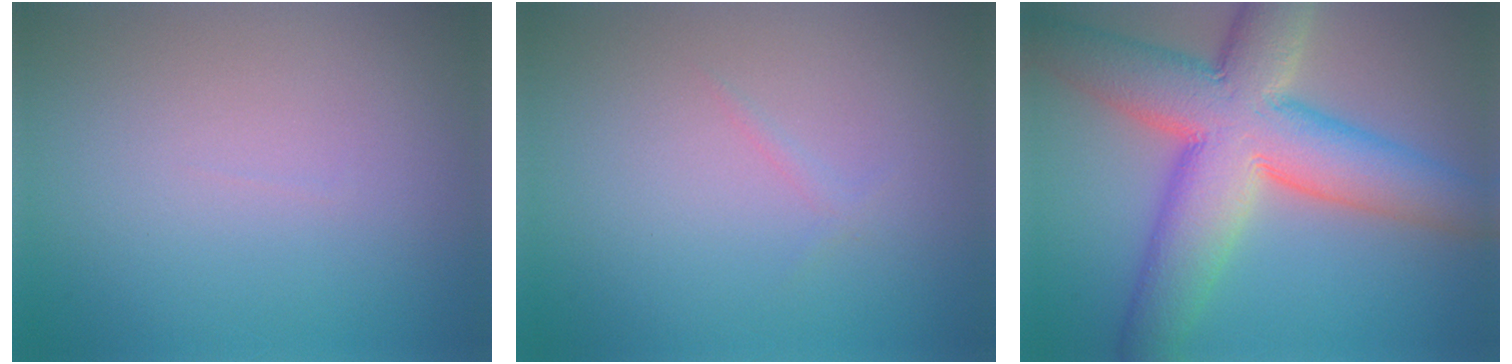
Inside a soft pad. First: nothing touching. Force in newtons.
{"total": 0.5, "press": 0.5, "slide": 0.1}
{"total": 12.6, "press": 12.6, "slide": 0.5}